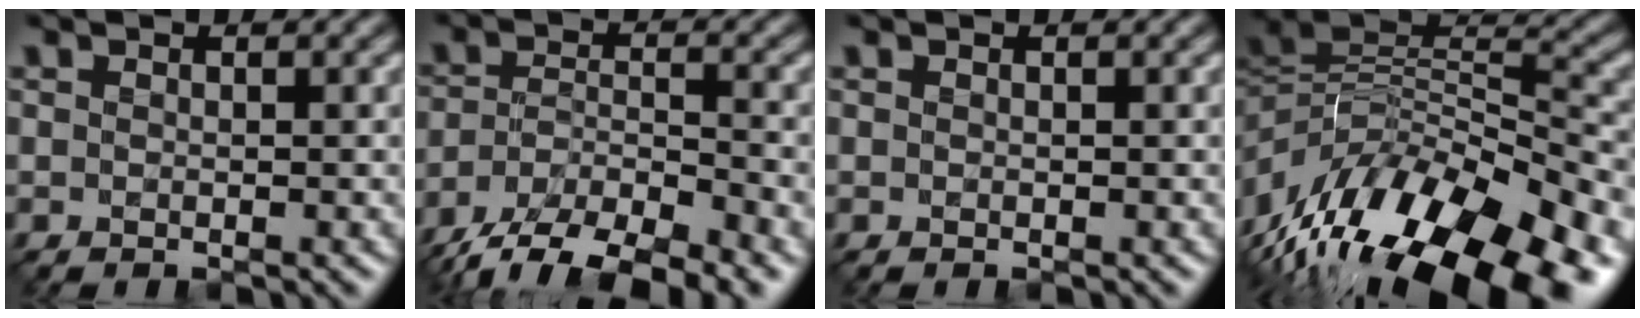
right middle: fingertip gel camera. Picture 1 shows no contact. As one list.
[{"total": 9.6, "force": [-7.6, 2.9, 5.0], "torque": [-0.088, -0.011, -0.137]}, {"total": 0.0}, {"total": 14.8, "force": [-7.7, 5.9, 11.1], "torque": [-0.204, 0.011, -0.127]}]